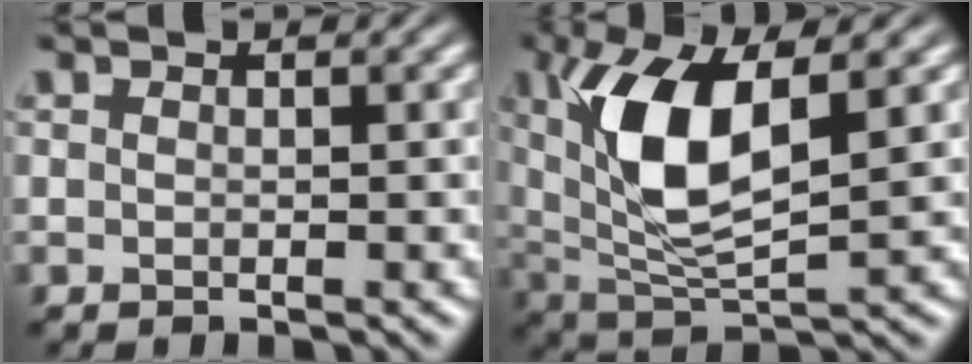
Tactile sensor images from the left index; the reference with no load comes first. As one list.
[{"total": 8.0, "force": [1.9, 3.0, 7.2], "torque": [-0.152, 0.000, 0.048]}]